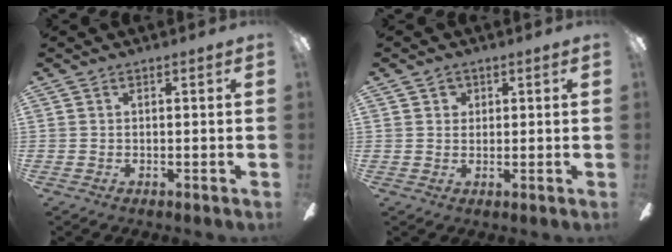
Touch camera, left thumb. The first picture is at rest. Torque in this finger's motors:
{"motor_torque": [-0.28, -0.20, 0.00, 0.04, 0.00]}